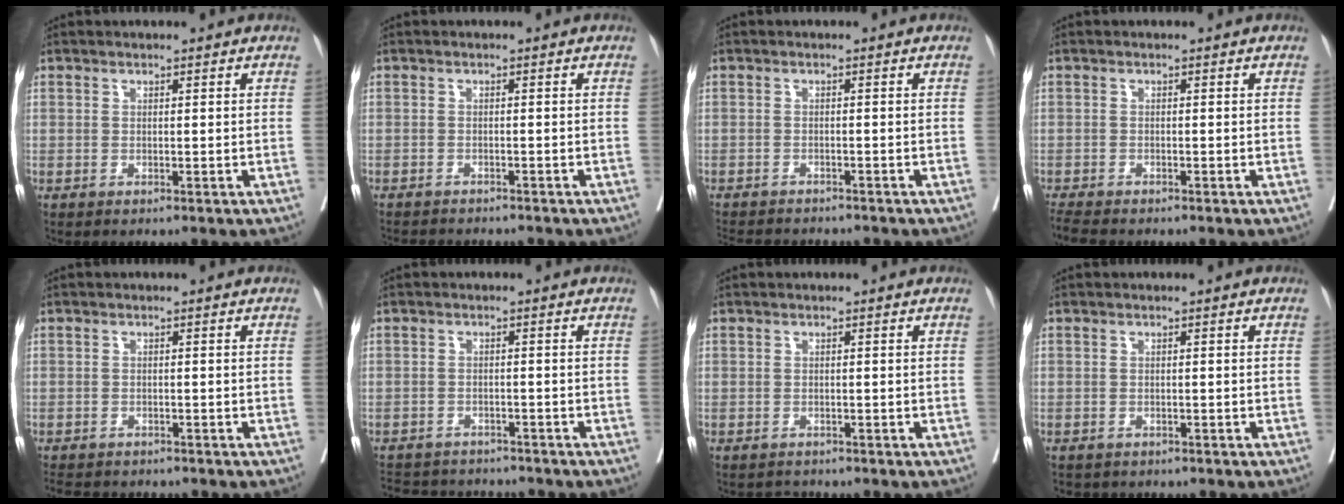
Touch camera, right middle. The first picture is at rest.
{"total": 7.1, "force": [-6.7, 0.7, 2.3], "torque": [-0.032, -0.011, -0.100]}
{"total": 9.3, "force": [-8.6, 1.9, 2.9], "torque": [-0.051, -0.008, -0.117]}
{"total": 3.9, "force": [-3.6, 0.6, 1.6], "torque": [-0.028, -0.013, -0.061]}
{"total": 6.3, "force": [-5.5, 2.3, 1.9], "torque": [-0.029, -0.005, -0.078]}
{"total": 8.7, "force": [-8.2, 2.7, 1.4], "torque": [-0.027, 0.008, -0.112]}
{"total": 1.3, "force": [-1.1, 0.4, -0.4], "torque": [0.000, -0.006, -0.019]}
{"total": 2.5, "force": [-2.1, 1.3, 0.4], "torque": [-0.009, 0.000, -0.028]}